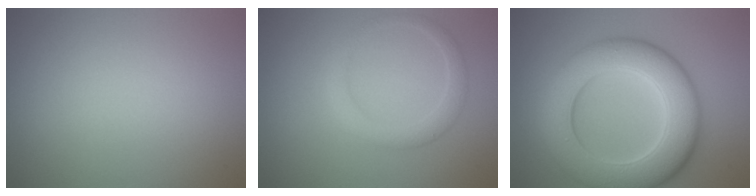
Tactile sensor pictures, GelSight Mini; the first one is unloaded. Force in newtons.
{"total": 2.1, "press": 2.1, "slide": 0.1}
{"total": 10.2, "press": 10.2, "slide": 0.2}